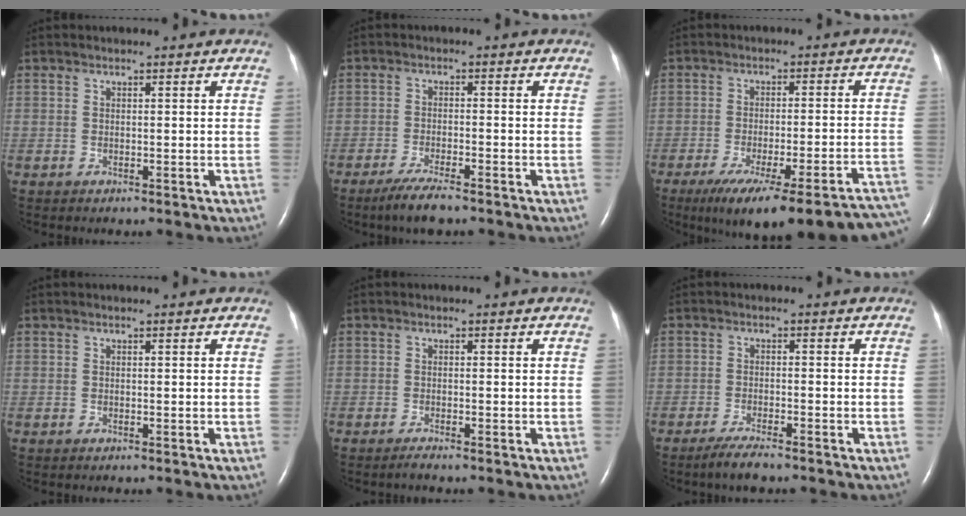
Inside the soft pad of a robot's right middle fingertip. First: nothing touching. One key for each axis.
{"total": 5.0, "fx": -3.8, "fy": 0.6, "fz": 3.2, "tx": -0.070, "ty": -0.013, "tz": -0.068}
{"total": 24.8, "fx": -20.4, "fy": 2.7, "fz": 13.9, "tx": -0.130, "ty": -0.020, "tz": -0.260}
{"total": 0.0}
{"total": 1.0, "fx": -0.8, "fy": -0.2, "fz": 0.5, "tx": -0.014, "ty": -0.002, "tz": -0.016}
{"total": 3.7, "fx": -3.0, "fy": 0.4, "fz": 2.2, "tx": -0.051, "ty": -0.008, "tz": -0.056}